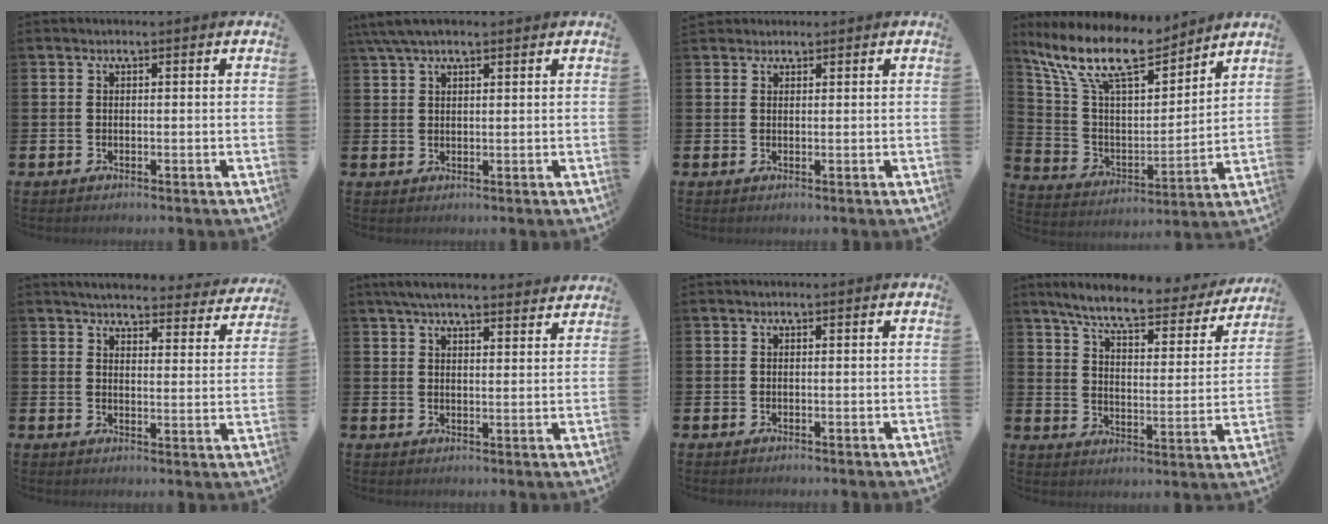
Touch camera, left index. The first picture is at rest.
{"total": 4.0, "force": [3.1, 1.3, 2.3], "torque": [-0.051, 0.002, 0.057]}
{"total": 1.5, "force": [1.3, 0.6, -0.1], "torque": [0.008, 0.002, 0.024]}
{"total": 13.3, "force": [11.1, 3.8, 6.2], "torque": [-0.166, -0.063, 0.197]}
{"total": 4.1, "force": [4.0, 0.7, 0.8], "torque": [-0.028, -0.030, 0.066]}
{"total": 5.2, "force": [4.9, 0.6, 1.6], "torque": [-0.040, -0.016, 0.089]}
{"total": 0.0}
{"total": 7.5, "force": [6.6, 1.1, 3.3], "torque": [-0.090, -0.042, 0.108]}